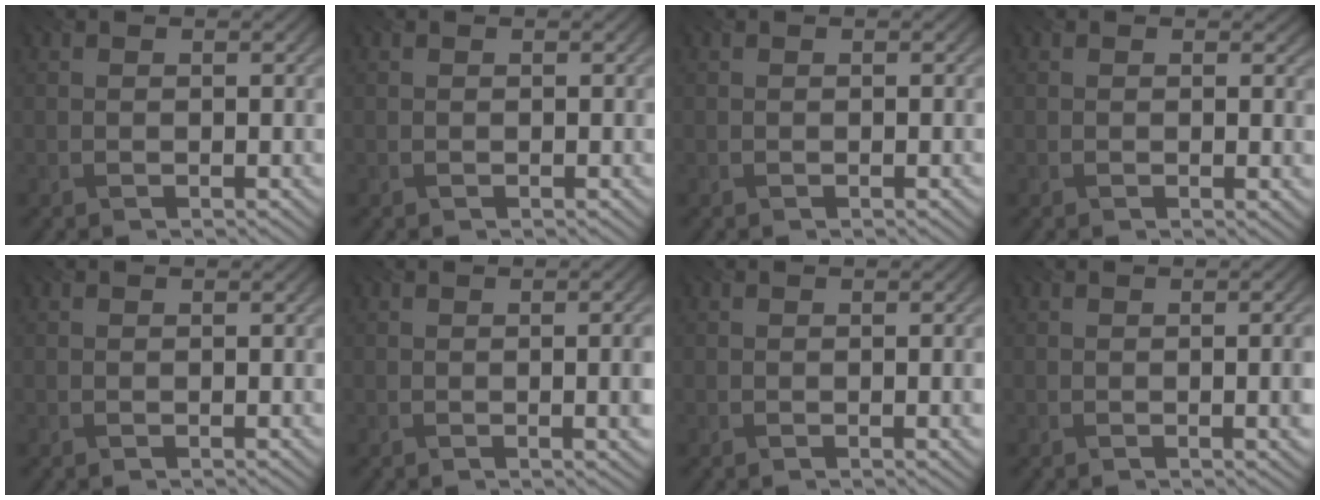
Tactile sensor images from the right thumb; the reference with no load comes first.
{"total": 0.0}
{"total": 0.0}
{"total": 1.2, "force": [0.5, 0.6, 0.9], "torque": [-0.015, -0.003, 0.006]}
{"total": 0.0}
{"total": 3.7, "force": [-0.4, 0.7, 3.6], "torque": [-0.042, 0.004, -0.004]}
{"total": 1.3, "force": [-0.2, -0.1, 1.3], "torque": [-0.018, 0.002, -0.004]}
{"total": 3.0, "force": [-0.4, 0.4, 2.9], "torque": [-0.035, 0.006, -0.005]}